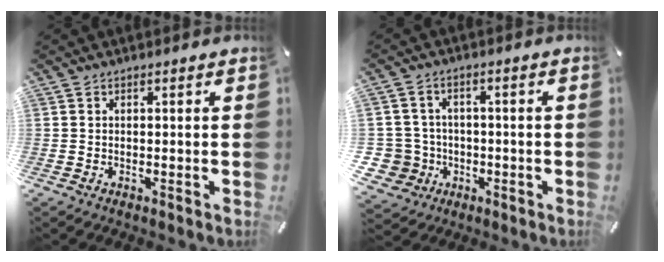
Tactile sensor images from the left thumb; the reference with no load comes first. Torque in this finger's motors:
{"motor_torque": [-0.17, 0.58, 0.39, 0.28, -0.08]}